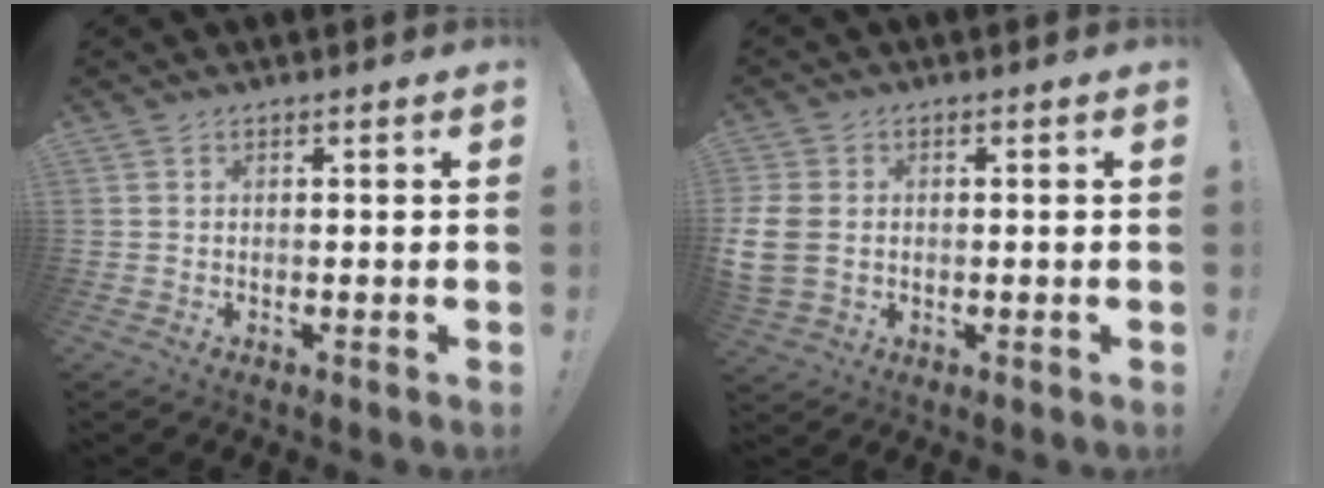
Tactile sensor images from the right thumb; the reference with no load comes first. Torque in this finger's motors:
{"motor_torque": [2.56, 2.44, 2.26, -0.46, 0.53]}